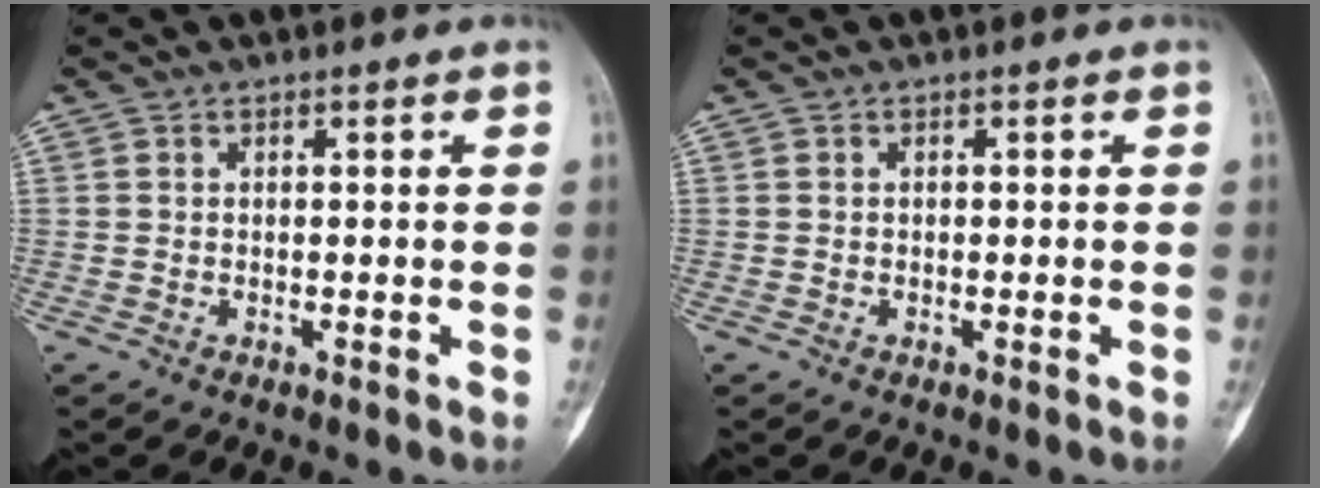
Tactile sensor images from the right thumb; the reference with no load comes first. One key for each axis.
{"total": 0.0}